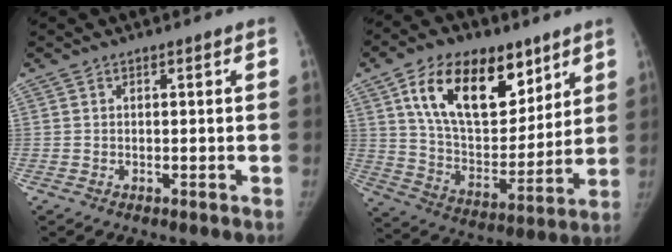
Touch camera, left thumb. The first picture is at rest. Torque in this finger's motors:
{"motor_torque": [0.47, 0.68, 1.62, -1.14, 0.27]}